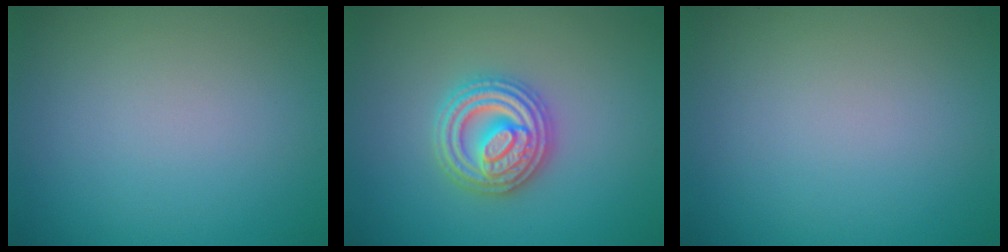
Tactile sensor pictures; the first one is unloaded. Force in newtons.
{"total": 4.9, "press": 4.8, "slide": 0.8}
{"total": 0.0}